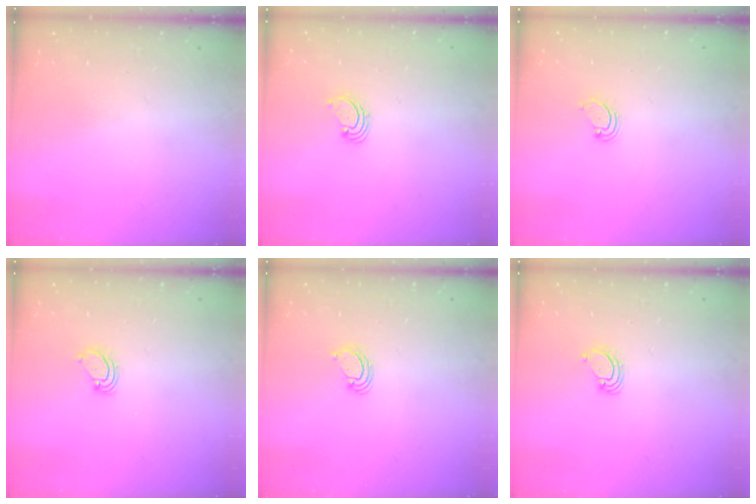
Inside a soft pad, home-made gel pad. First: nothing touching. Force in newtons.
{"total": 1.7, "press": 1.7, "slide": 0.2}
{"total": 2.6, "press": 2.5, "slide": 0.3}
{"total": 3.2, "press": 3.2, "slide": 0.3}
{"total": 2.7, "press": 2.7, "slide": 0.2}
{"total": 3.4, "press": 3.4, "slide": 0.1}